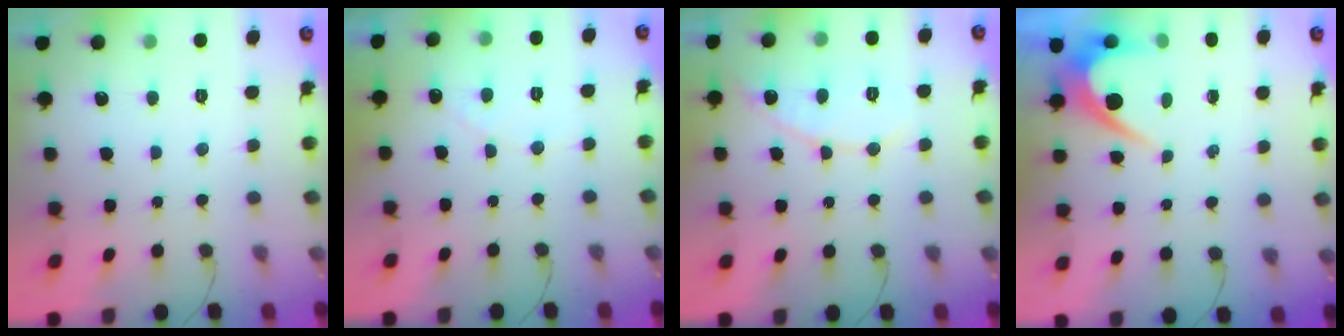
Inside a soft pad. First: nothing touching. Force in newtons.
{"total": 2.8, "press": 2.8, "slide": 0.1}
{"total": 8.5, "press": 8.4, "slide": 0.9}
{"total": 4.6, "press": 4.6, "slide": 0.3}